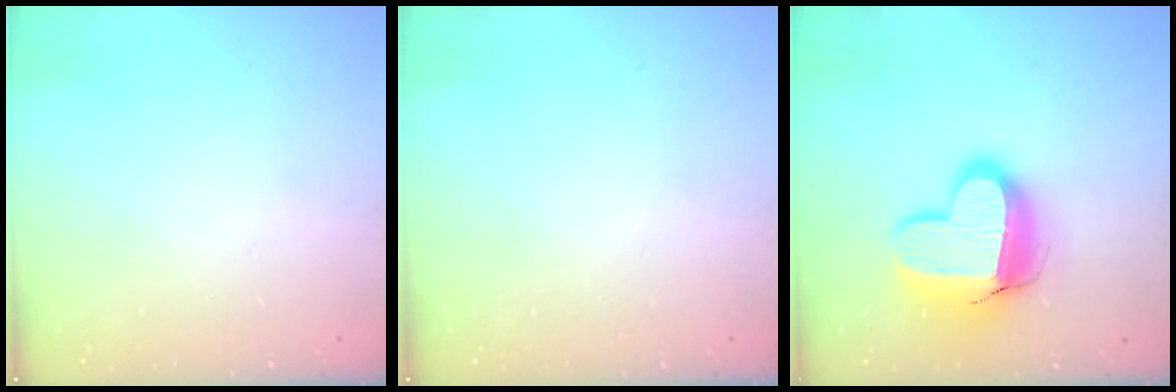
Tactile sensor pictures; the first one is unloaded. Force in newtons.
{"total": 0.0}
{"total": 17.3, "press": 17.2, "slide": 1.3}